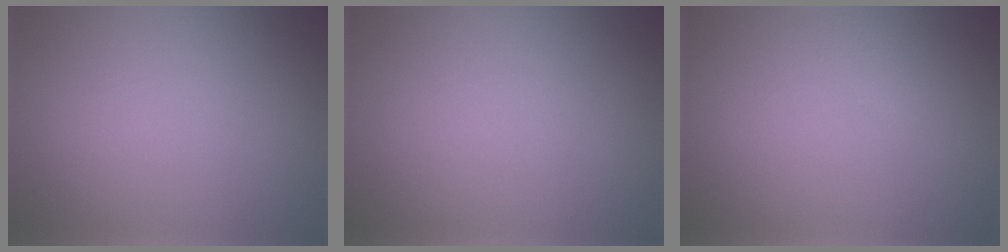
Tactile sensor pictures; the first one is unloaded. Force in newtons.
{"total": 0.0}
{"total": 0.9, "press": 0.9, "slide": 0.0}